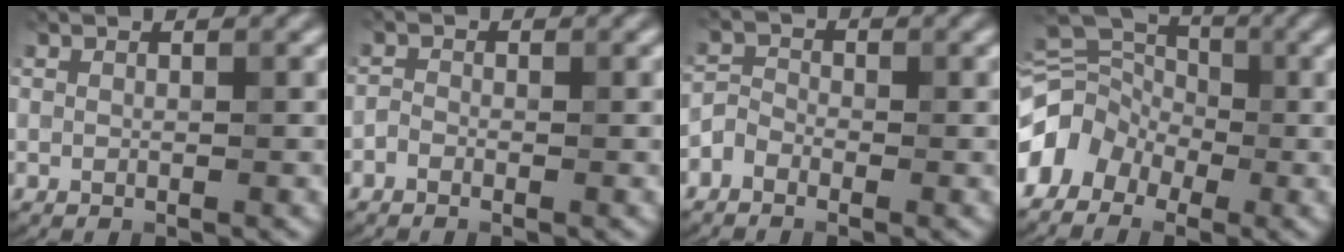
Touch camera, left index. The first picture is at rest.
{"total": 0.9, "force": [-0.6, 0.5, 0.4], "torque": [-0.005, 0.001, -0.017]}
{"total": 1.8, "force": [-1.3, 1.1, 0.6], "torque": [-0.005, 0.005, -0.033]}
{"total": 5.6, "force": [-2.7, 4.2, 2.6], "torque": [-0.034, 0.015, -0.061]}